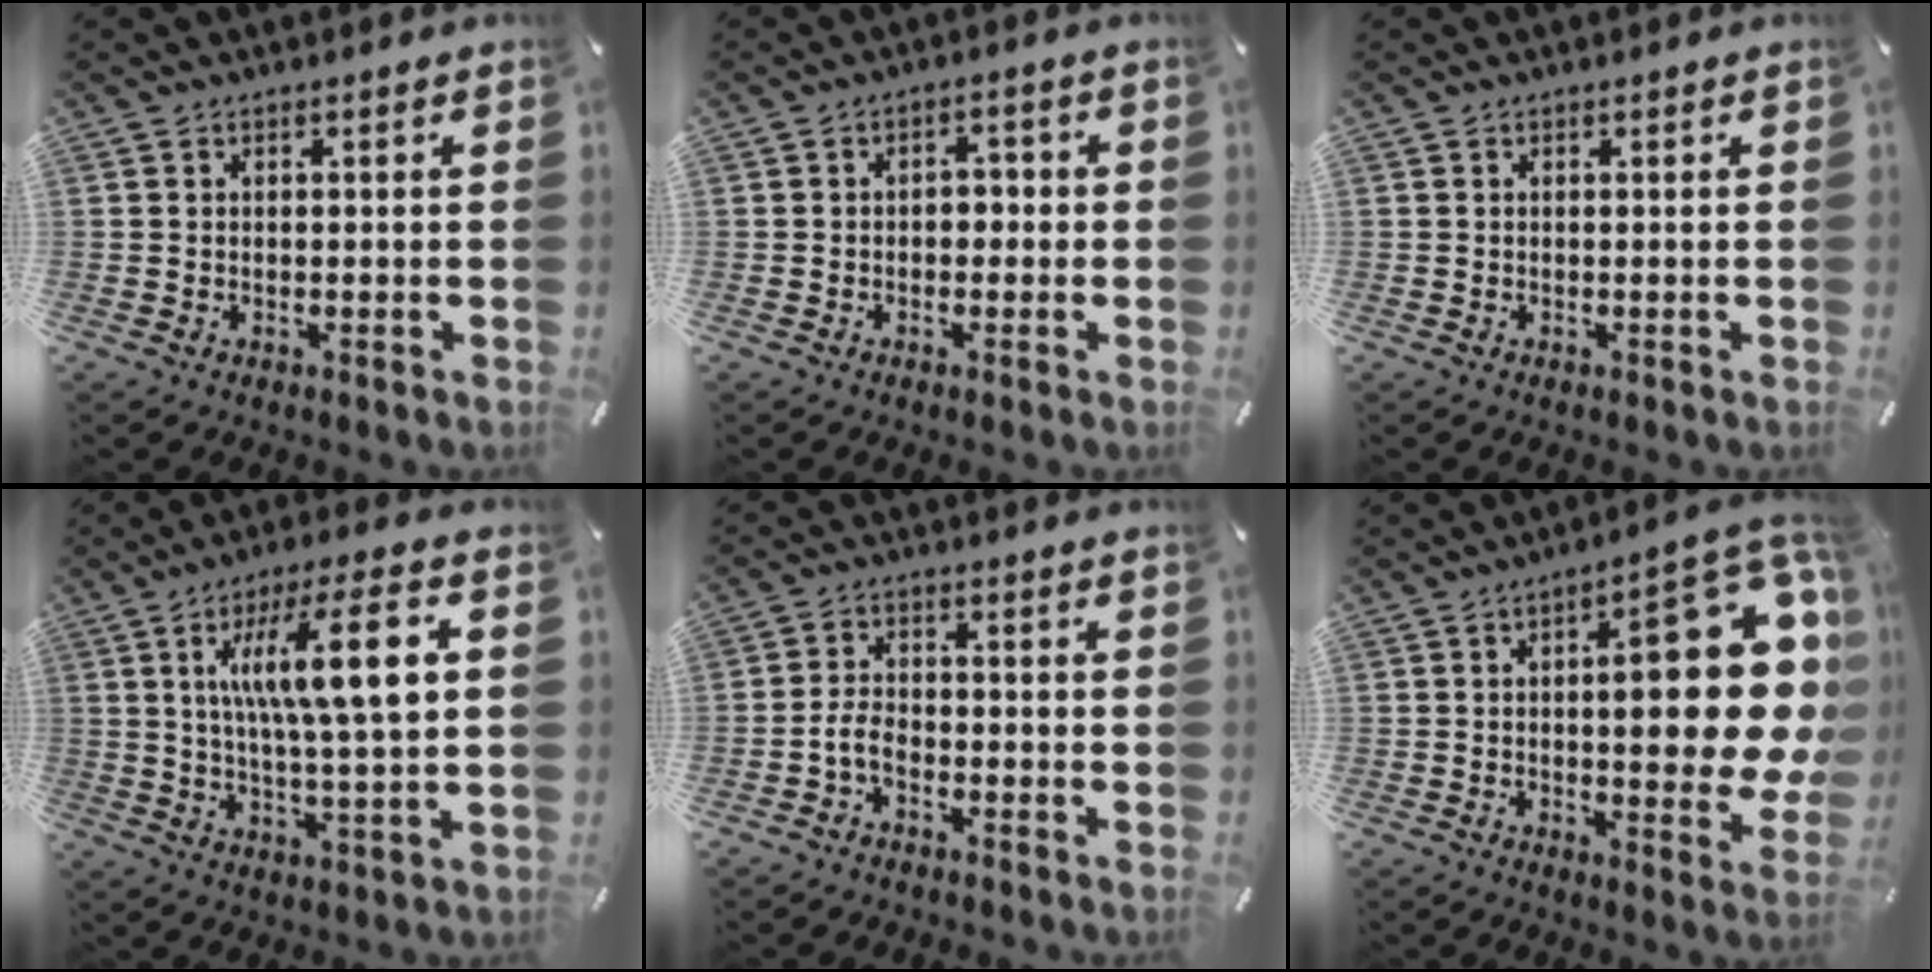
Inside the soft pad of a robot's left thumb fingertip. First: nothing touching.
{"total": 2.9, "force": [-1.2, 2.0, 1.7], "torque": [-0.033, 0.014, -0.027]}
{"total": 0.0}
{"total": 15.8, "force": [4.0, 3.1, 14.9], "torque": [-0.281, 0.003, 0.052]}
{"total": 4.3, "force": [-2.3, 2.4, 2.7], "torque": [-0.066, 0.009, -0.049]}
{"total": 27.6, "force": [4.8, 10.8, 25.0], "torque": [-0.322, -0.046, 0.084]}